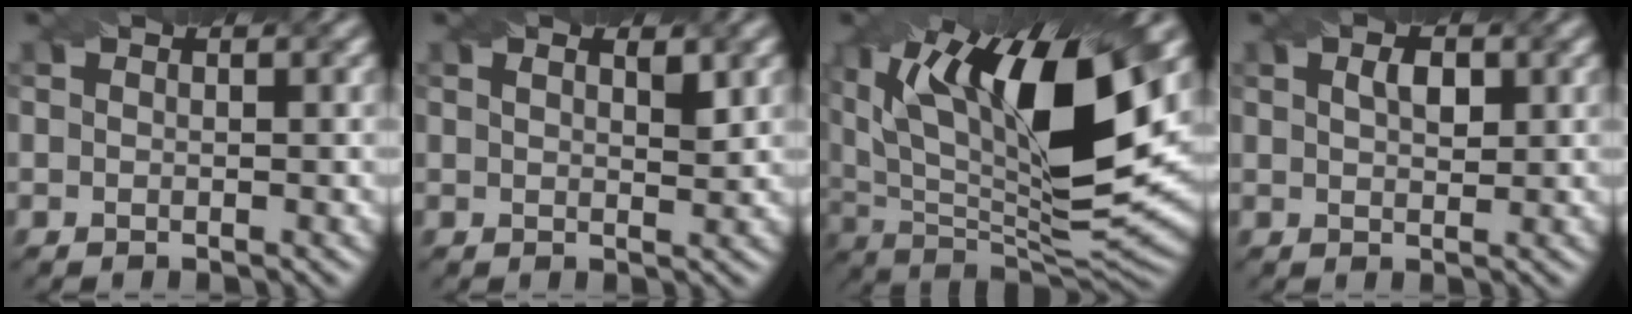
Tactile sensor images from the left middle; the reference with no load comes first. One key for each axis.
{"total": 1.6, "fx": 0.9, "fy": 0.4, "fz": 1.3, "tx": -0.018, "ty": -0.002, "tz": 0.020}
{"total": 16.9, "fx": 6.2, "fy": 5.9, "fz": 14.6, "tx": -0.251, "ty": 0.001, "tz": 0.106}
{"total": 2.0, "fx": 0.8, "fy": 1.0, "fz": 1.5, "tx": -0.030, "ty": 0.003, "tz": 0.017}